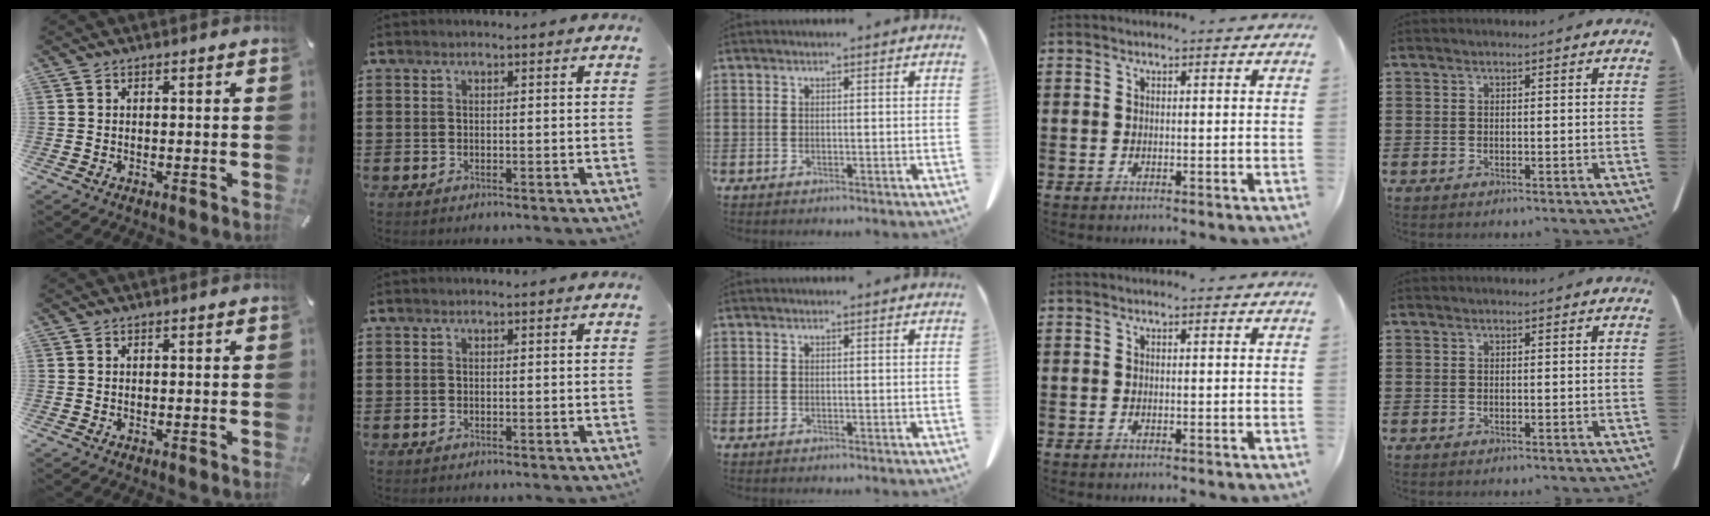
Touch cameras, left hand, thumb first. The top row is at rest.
{}